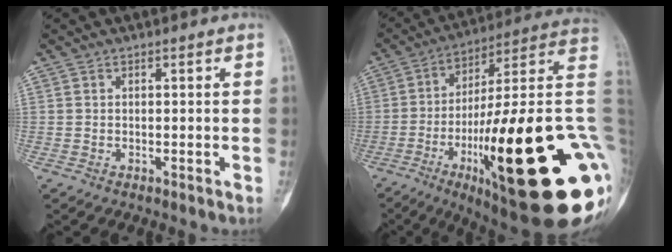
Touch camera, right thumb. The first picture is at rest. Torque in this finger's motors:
{"motor_torque": [3.20, 1.81, 2.52, -0.25, 0.92]}